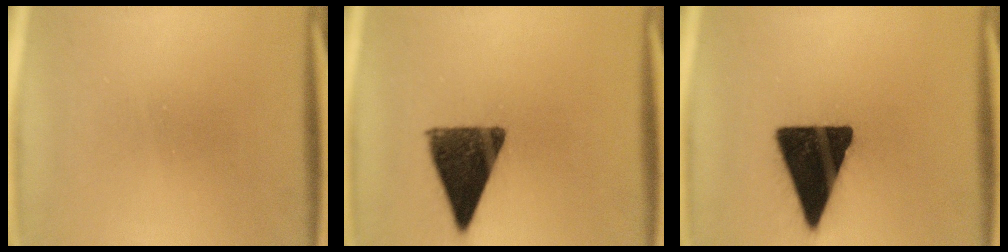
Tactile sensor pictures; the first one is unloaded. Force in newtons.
{"total": 12.7}
{"total": 18.1}